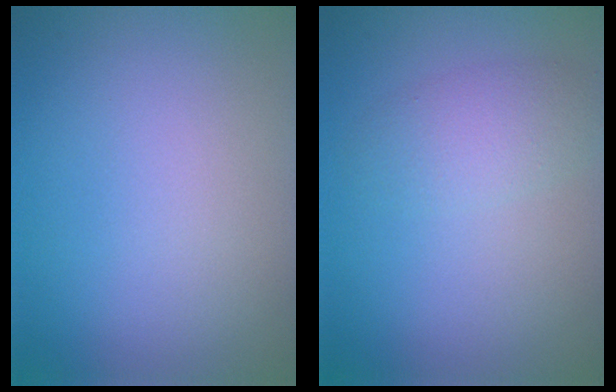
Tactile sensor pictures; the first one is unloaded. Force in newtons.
{"total": 2.4, "press": 2.4, "slide": 0.1}